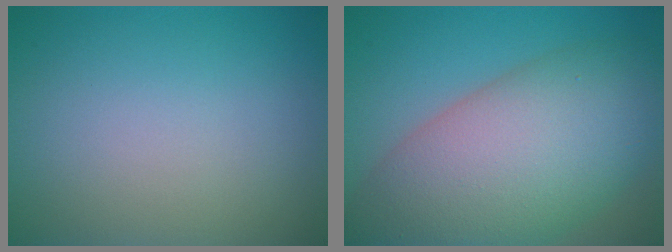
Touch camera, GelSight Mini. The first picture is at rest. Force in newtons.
{"total": 13.2, "press": 13.2, "slide": 0.6}